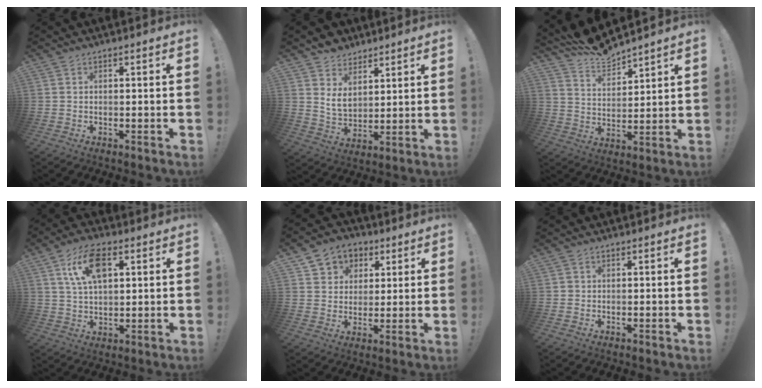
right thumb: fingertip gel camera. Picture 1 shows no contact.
{"total": 8.4, "force": [5.1, 6.0, 3.0], "torque": [-0.057, -0.035, 0.103]}
{"total": 8.7, "force": [8.4, 1.5, 1.3], "torque": [-0.048, -0.071, 0.157]}
{"total": 12.1, "force": [4.6, 6.7, 8.9], "torque": [-0.151, 0.008, 0.085]}
{"total": 7.4, "force": [2.4, 6.9, 1.4], "torque": [-0.011, -0.019, 0.049]}
{"total": 0.6, "force": [0.0, 0.6, 0.0], "torque": [-0.008, 0.005, 0.002]}